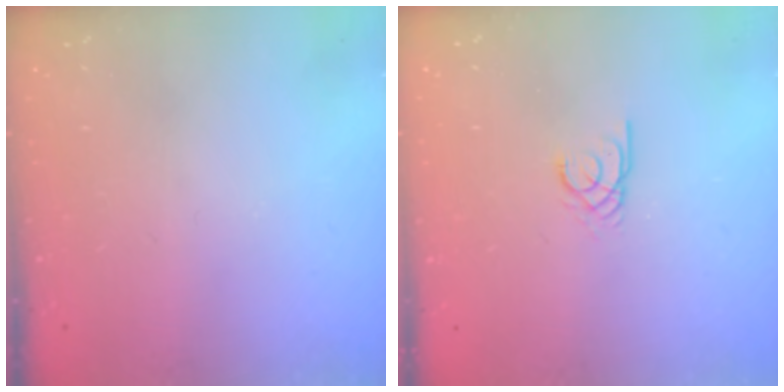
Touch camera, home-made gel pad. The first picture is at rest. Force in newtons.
{"total": 1.8, "press": 1.8, "slide": 0.2}